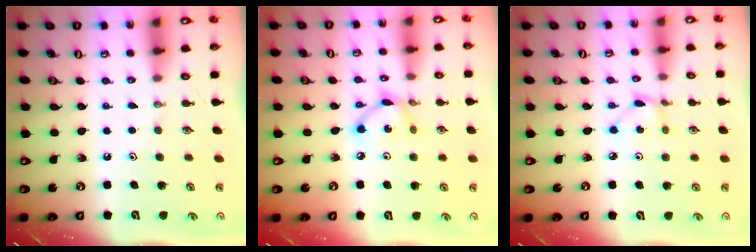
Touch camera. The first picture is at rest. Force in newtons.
{"total": 6.7, "press": 6.7, "slide": 0.3}
{"total": 2.0, "press": 2.0, "slide": 0.2}